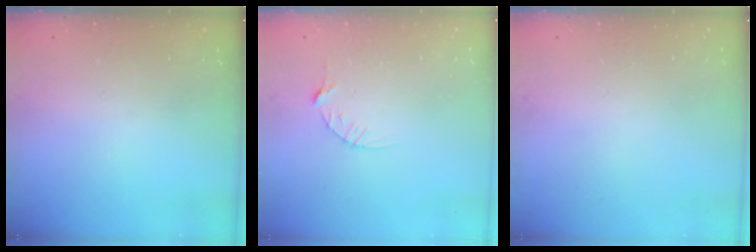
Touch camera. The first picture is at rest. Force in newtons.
{"total": 4.4, "press": 4.4, "slide": 0.6}
{"total": 0.0}